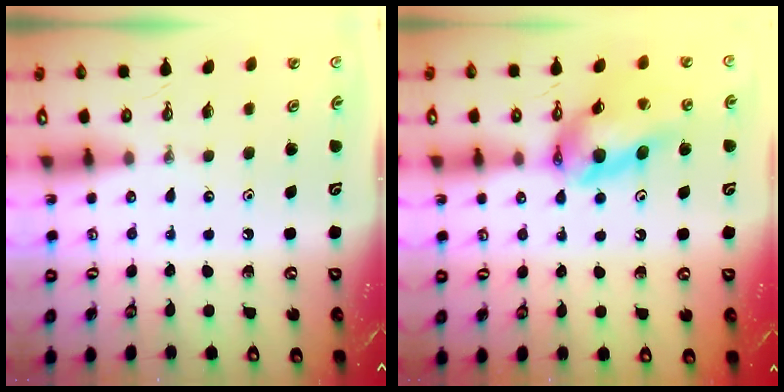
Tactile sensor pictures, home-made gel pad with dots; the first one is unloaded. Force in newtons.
{"total": 13.5, "press": 13.5, "slide": 1.5}